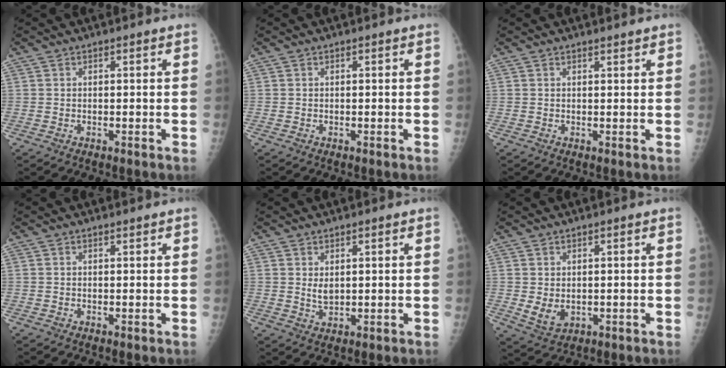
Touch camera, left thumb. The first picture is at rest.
{"total": 0.0}
{"total": 0.9, "force": [0.9, 0.1, 0.4], "torque": [-0.004, -0.007, 0.014]}
{"total": 0.5, "force": [0.5, 0.0, 0.2], "torque": [-0.006, -0.004, 0.008]}
{"total": 3.1, "force": [1.3, 1.5, 2.4], "torque": [-0.036, -0.015, 0.027]}
{"total": 4.3, "force": [0.4, 2.9, 3.2], "torque": [-0.046, -0.012, 0.019]}